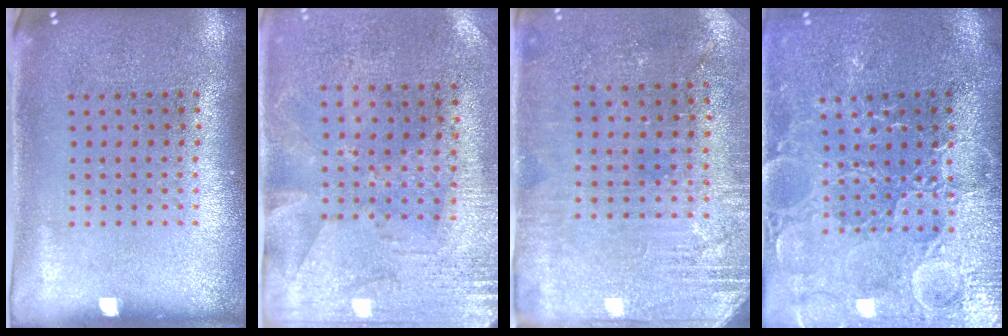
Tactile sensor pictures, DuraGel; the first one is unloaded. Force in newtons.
{"total": 2.8, "press": 2.2, "slide": 1.6}
{"total": 2.8, "press": 2.6, "slide": 1.0}
{"total": 3.8, "press": 3.6, "slide": 1.1}